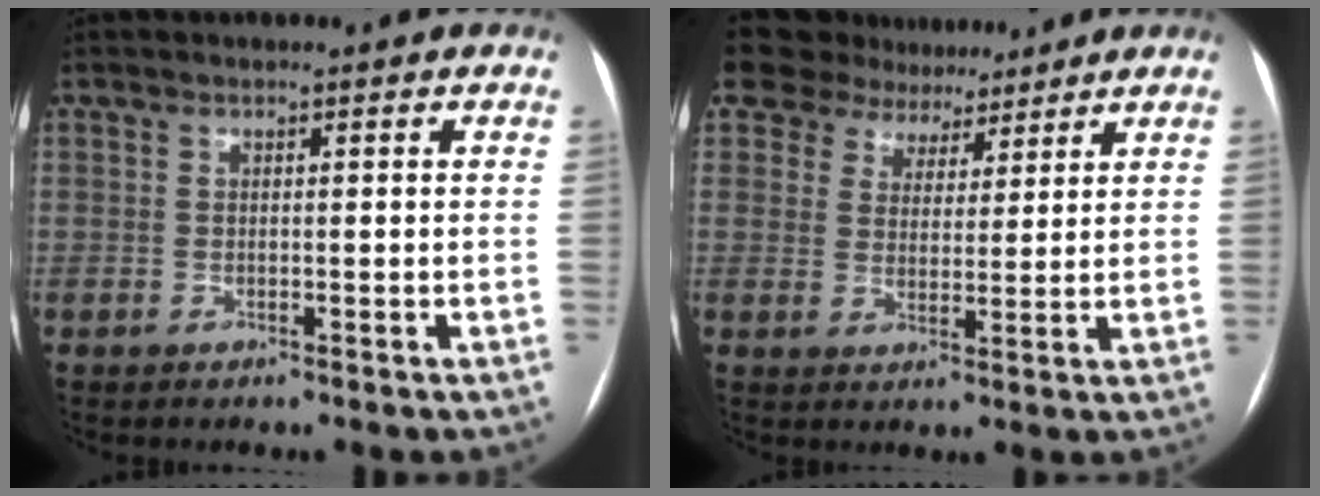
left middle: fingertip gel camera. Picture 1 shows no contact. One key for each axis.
{"total": 7.1, "fx": 6.7, "fy": 2.1, "fz": -0.4, "tx": 0.024, "ty": -0.003, "tz": 0.105}